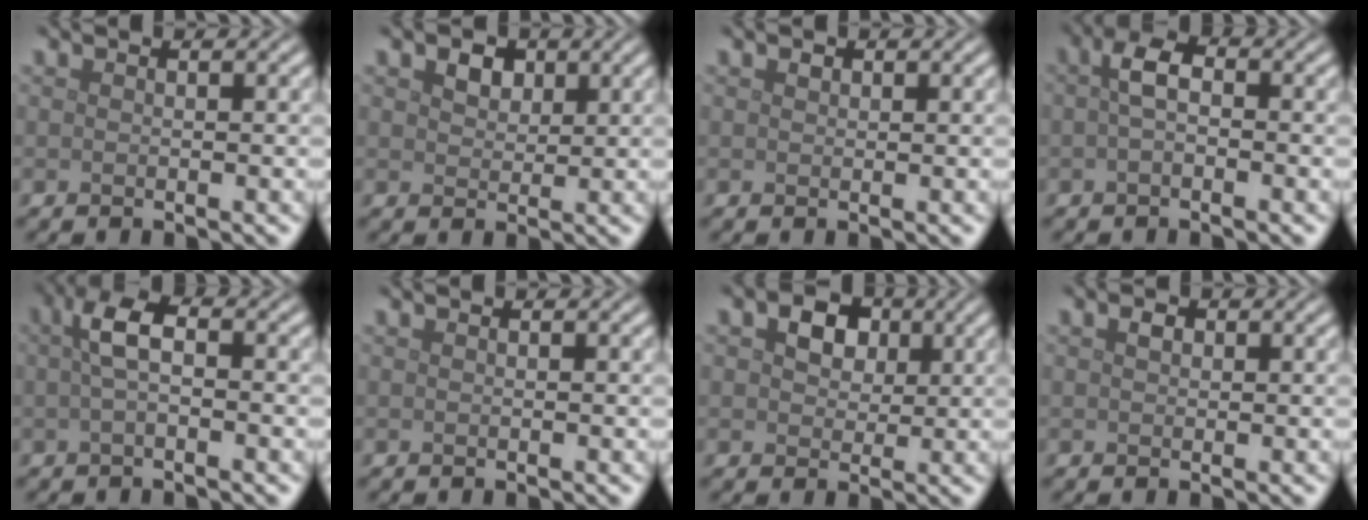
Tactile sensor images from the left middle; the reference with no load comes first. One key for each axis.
{"total": 2.0, "fx": 1.1, "fy": 1.3, "fz": 0.9, "tx": -0.020, "ty": 0.002, "tz": 0.017}
{"total": 0.5, "fx": 0.3, "fy": 0.4, "fz": 0.2, "tx": -0.004, "ty": -0.001, "tz": 0.004}
{"total": 2.4, "fx": -0.1, "fy": 1.3, "fz": 2.0, "tx": -0.039, "ty": 0.006, "tz": -0.010}
{"total": 2.9, "fx": 0.1, "fy": 1.1, "fz": 2.7, "tx": -0.055, "ty": 0.008, "tz": -0.005}
{"total": 0.0}
{"total": 3.5, "fx": 1.3, "fy": 2.6, "fz": 2.0, "tx": -0.033, "ty": 0.002, "tz": 0.009}
{"total": 0.9, "fx": 0.3, "fy": 0.7, "fz": 0.5, "tx": -0.011, "ty": 0.000, "tz": 0.002}